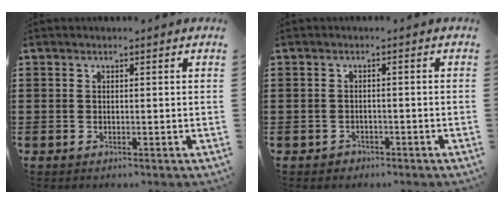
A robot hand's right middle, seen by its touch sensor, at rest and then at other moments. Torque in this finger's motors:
{"motor_torque": [0.44, -0.13, -0.02, 0.01]}